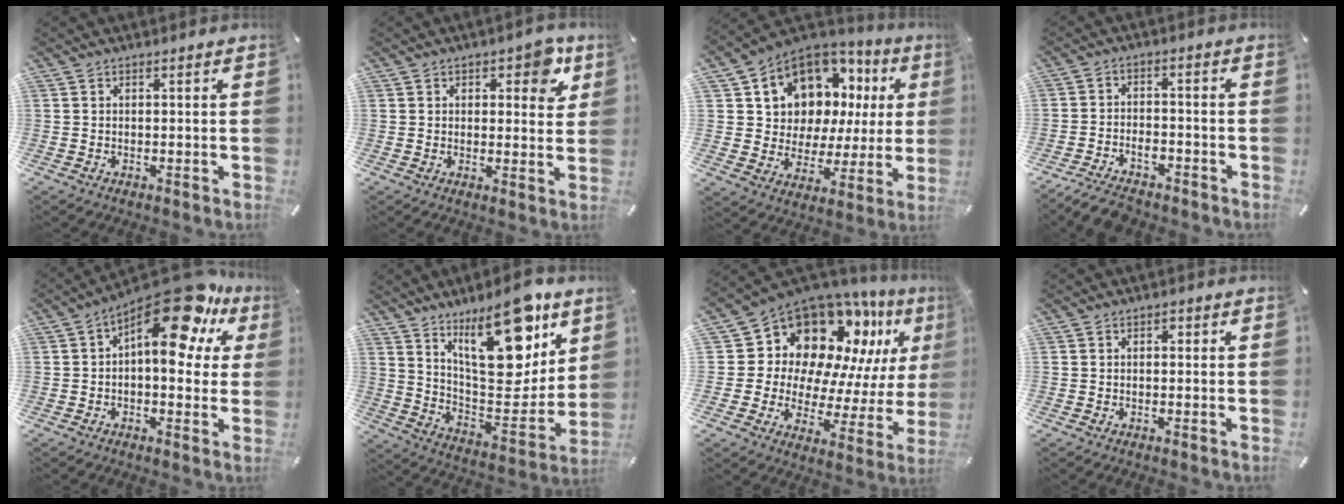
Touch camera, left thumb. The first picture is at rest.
{"total": 6.5, "force": [3.2, 3.8, 4.3], "torque": [-0.036, -0.007, 0.047]}
{"total": 10.4, "force": [6.5, 7.8, 1.9], "torque": [-0.048, -0.075, 0.126]}
{"total": 6.4, "force": [-5.2, 2.8, 2.4], "torque": [-0.043, 0.025, -0.099]}
{"total": 19.2, "force": [11.0, 8.4, 13.3], "torque": [-0.190, -0.082, 0.183]}
{"total": 23.0, "force": [14.0, 9.8, 15.4], "torque": [-0.216, -0.091, 0.236]}
{"total": 15.7, "force": [10.1, 10.3, 6.2], "torque": [-0.111, -0.111, 0.180]}
{"total": 0.8, "force": [0.1, 0.7, 0.4], "torque": [-0.009, 0.005, -0.001]}